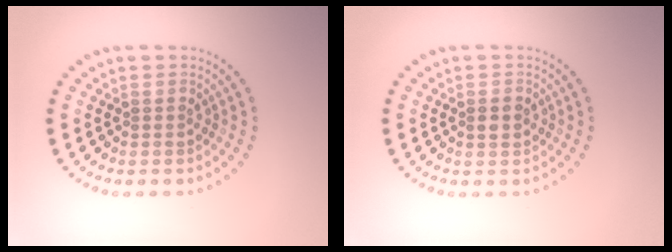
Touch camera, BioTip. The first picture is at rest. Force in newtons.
{"total": 1.7, "press": 1.7, "slide": 0.1}